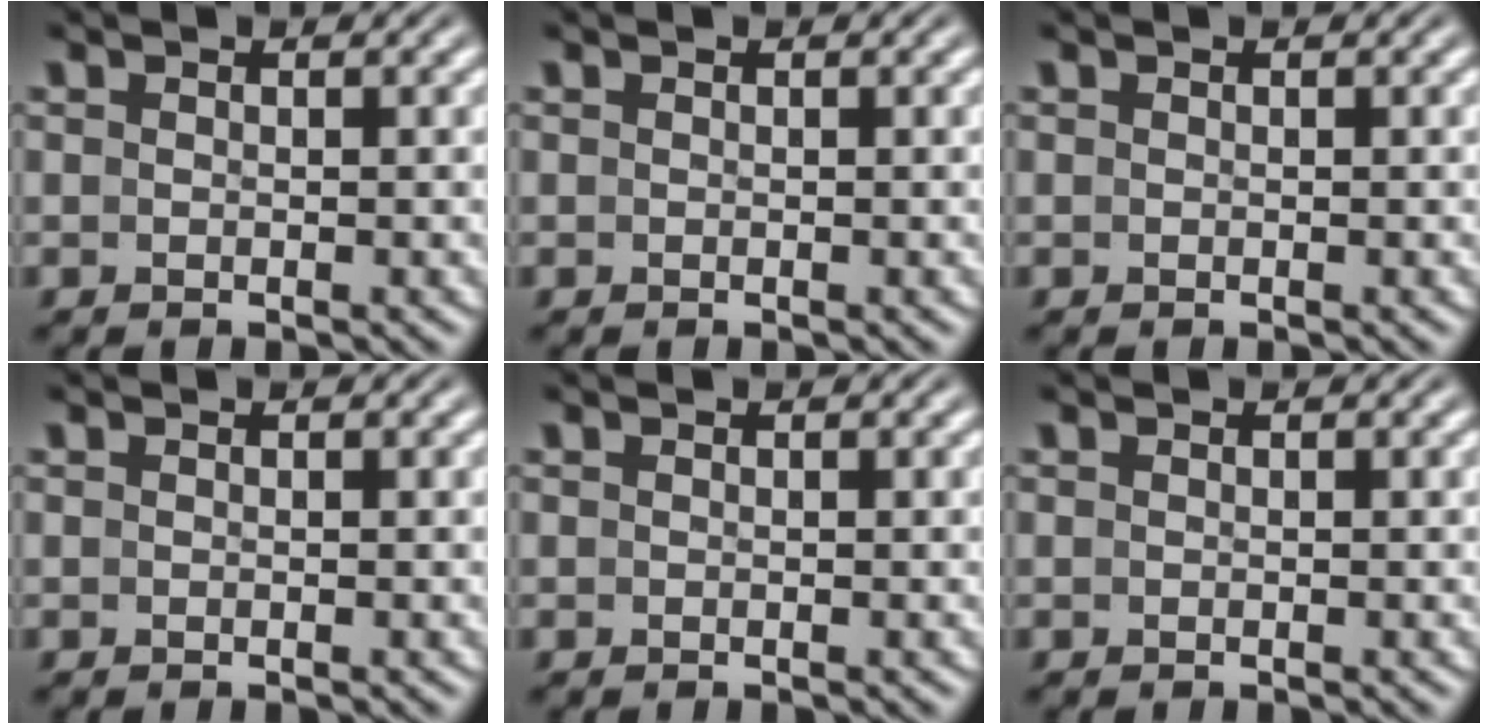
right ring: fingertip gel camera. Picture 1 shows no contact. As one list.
[{"total": 0.0}, {"total": 0.0}, {"total": 0.0}, {"total": 0.0}, {"total": 0.0}]